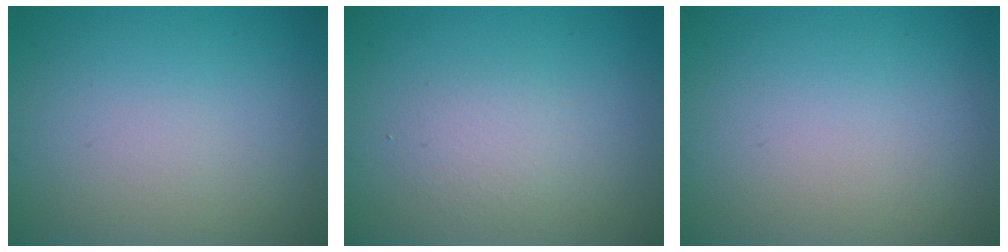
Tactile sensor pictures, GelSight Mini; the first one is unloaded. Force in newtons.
{"total": 1.5, "press": 1.5, "slide": 0.1}
{"total": 0.0}